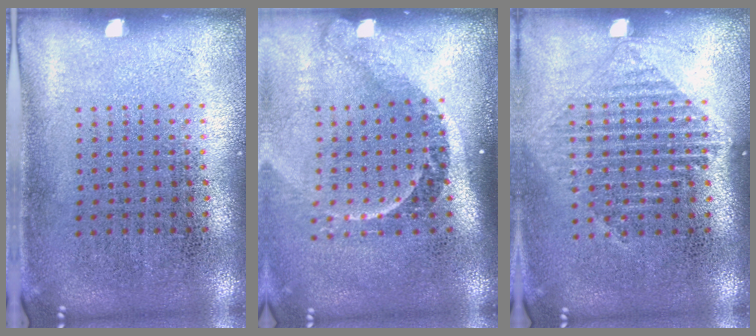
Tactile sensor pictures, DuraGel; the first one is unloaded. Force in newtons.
{"total": 2.3, "press": 1.6, "slide": 1.7}
{"total": 1.4, "press": 1.3, "slide": 0.6}